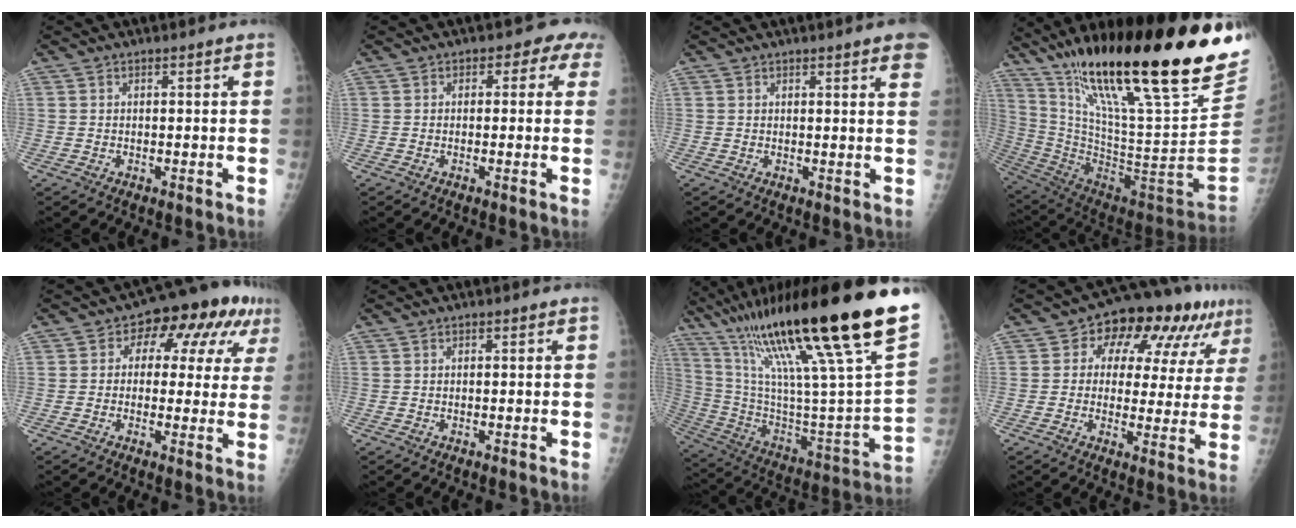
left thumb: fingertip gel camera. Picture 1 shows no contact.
{"total": 3.2, "force": [1.1, 2.3, 1.9], "torque": [0.014, 0.005, -0.003]}
{"total": 6.1, "force": [3.9, 0.6, 4.6], "torque": [-0.045, -0.004, 0.035]}
{"total": 38.8, "force": [21.4, 7.5, 31.5], "torque": [-0.429, -0.044, 0.375]}
{"total": 12.6, "force": [4.2, 7.6, 9.1], "torque": [-0.061, 0.021, 0.045]}
{"total": 0.0}
{"total": 41.3, "force": [25.2, 5.3, 32.3], "torque": [-0.441, -0.068, 0.417]}
{"total": 15.2, "force": [6.8, 8.8, 10.4], "torque": [-0.089, 0.012, 0.090]}